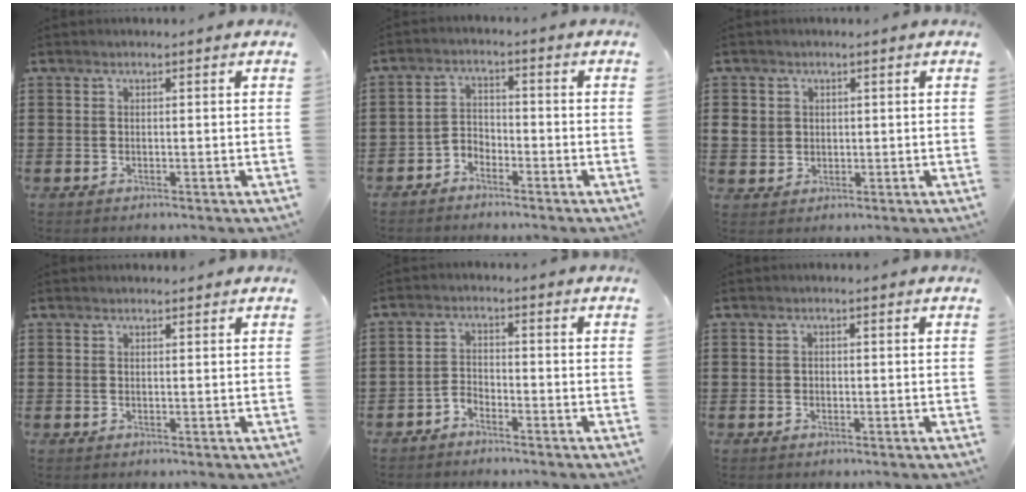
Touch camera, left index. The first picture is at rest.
{"total": 3.0, "force": [-2.8, 0.9, 0.0], "torque": [-0.009, 0.005, -0.063]}
{"total": 2.9, "force": [0.7, 2.7, 0.7], "torque": [-0.025, 0.010, 0.011]}
{"total": 0.5, "force": [0.5, 0.1, 0.1], "torque": [-0.004, -0.001, 0.010]}
{"total": 2.4, "force": [-2.4, 0.4, 0.1], "torque": [-0.009, 0.004, -0.051]}
{"total": 0.5, "force": [-0.2, 0.4, 0.2], "torque": [-0.005, 0.001, -0.004]}